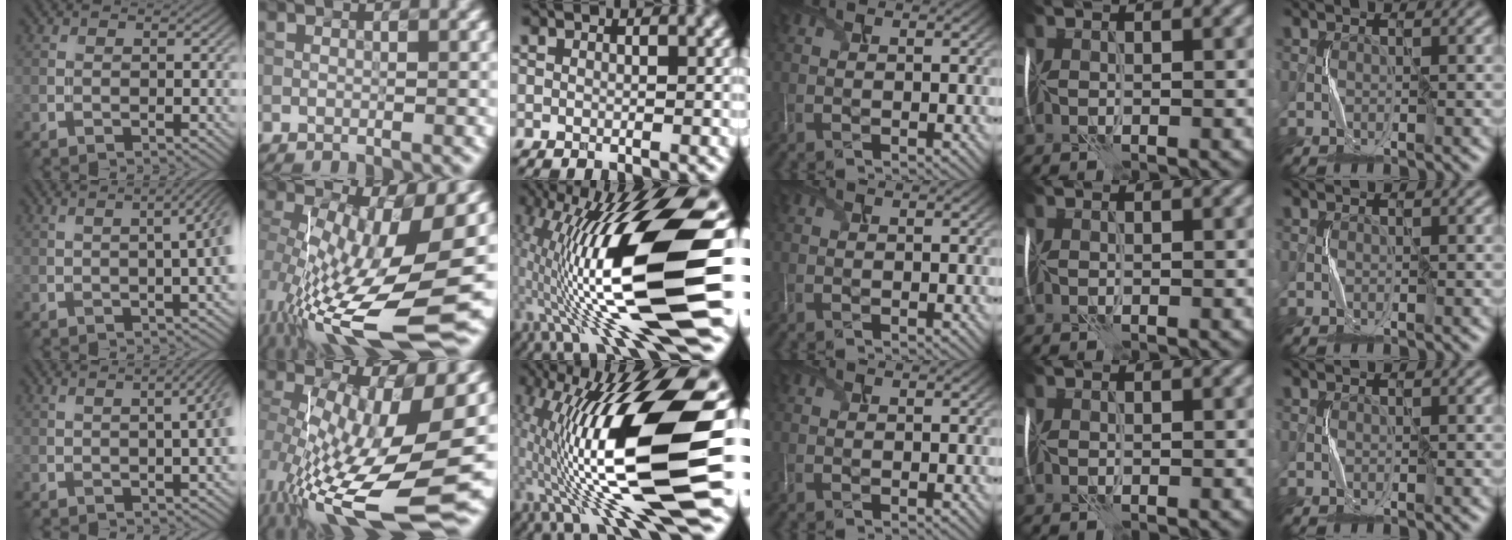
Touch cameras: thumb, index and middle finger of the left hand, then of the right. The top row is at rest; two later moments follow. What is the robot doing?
{"motion": "shake", "object": "plastic piggy bank"}